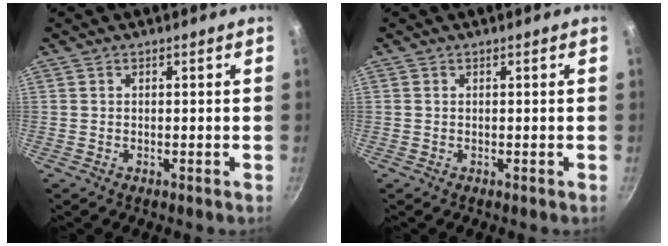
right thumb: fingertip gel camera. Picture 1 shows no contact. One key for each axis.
{"total": 0.0}